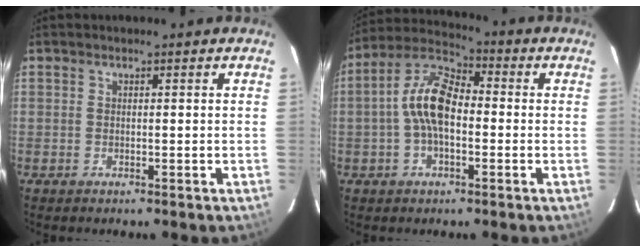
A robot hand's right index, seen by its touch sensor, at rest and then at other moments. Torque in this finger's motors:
{"motor_torque": [1.94, -0.06, 1.00, 0.21]}